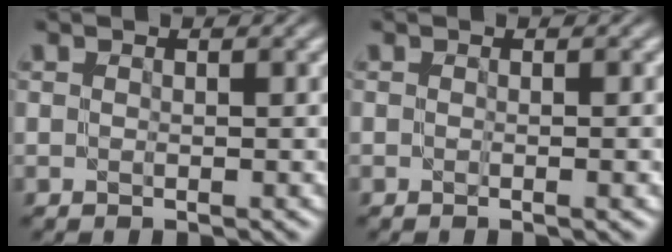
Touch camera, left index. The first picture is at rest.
{"total": 1.3, "force": [-0.2, 0.3, 1.2], "torque": [-0.011, -0.003, -0.005]}